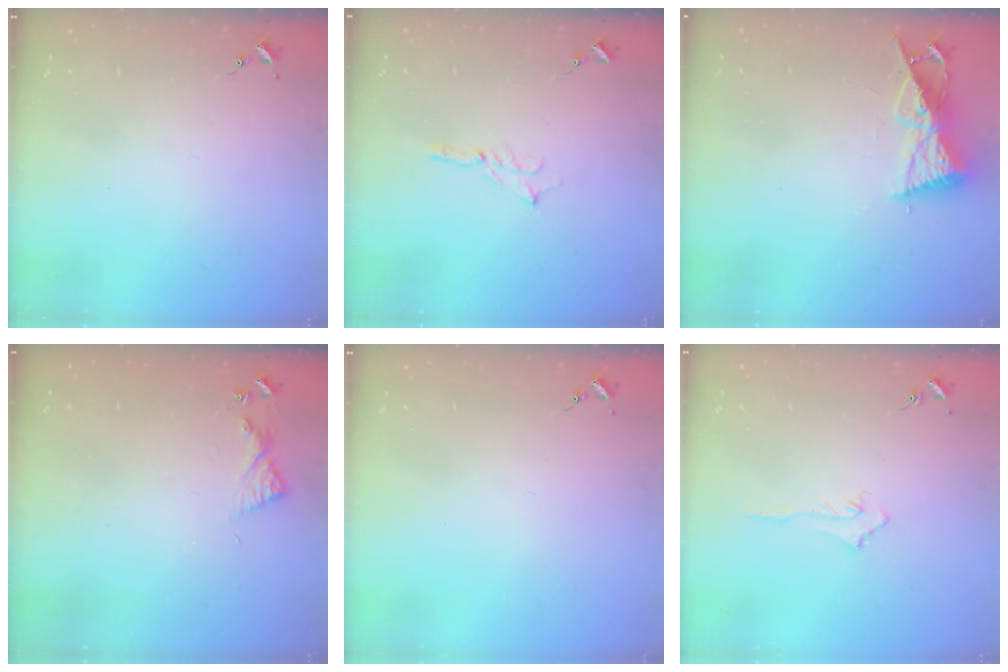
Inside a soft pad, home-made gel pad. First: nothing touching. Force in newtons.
{"total": 2.3, "press": 2.3, "slide": 0.2}
{"total": 8.9, "press": 8.9, "slide": 0.5}
{"total": 6.1, "press": 6.1, "slide": 0.6}
{"total": 0.0}
{"total": 3.4, "press": 3.4, "slide": 0.4}